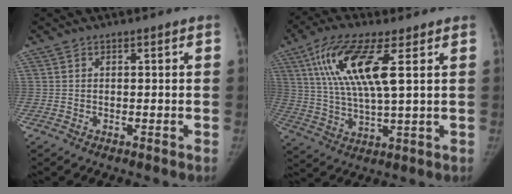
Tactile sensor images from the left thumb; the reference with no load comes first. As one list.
[{"total": 14.4, "force": [5.2, 3.7, 13.0], "torque": [-0.274, -0.013, 0.098]}]